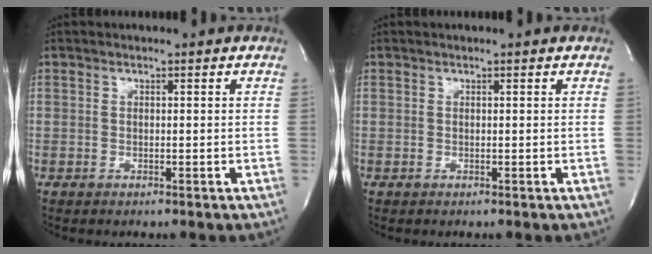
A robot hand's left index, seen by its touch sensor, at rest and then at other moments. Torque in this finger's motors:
{"motor_torque": [0.17, -0.12, 0.00, 0.01]}